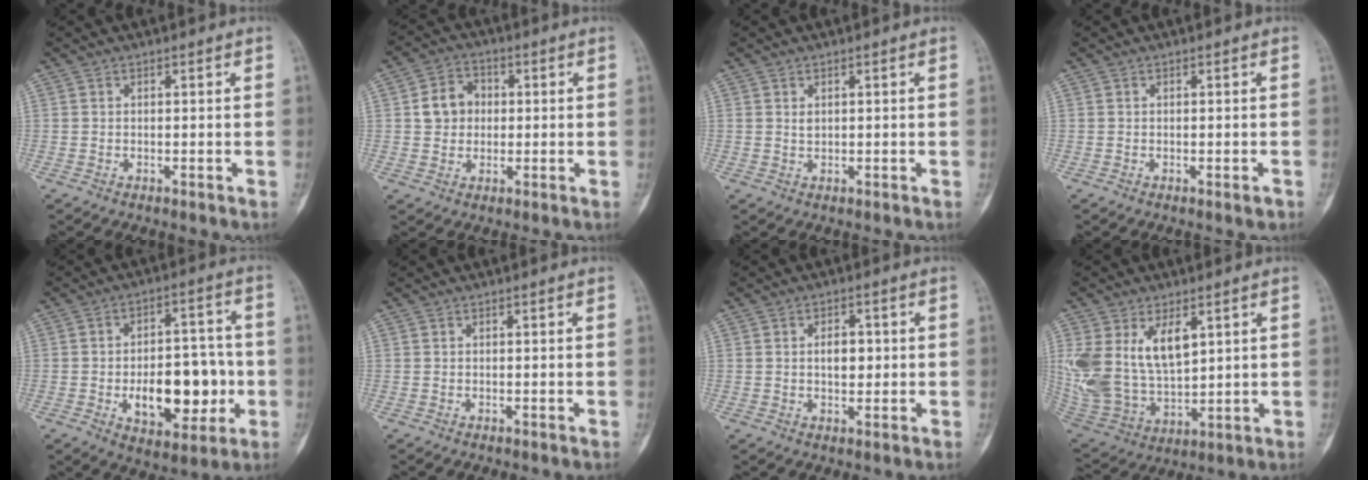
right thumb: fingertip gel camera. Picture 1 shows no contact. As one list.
[{"total": 6.8, "force": [0.7, 5.8, 3.4], "torque": [-0.036, 0.010, 0.006]}, {"total": 1.2, "force": [0.5, 0.7, 0.8], "torque": [-0.009, -0.003, 0.013]}, {"total": 1.1, "force": [-0.5, 0.3, 0.9], "torque": [-0.011, -0.002, -0.005]}, {"total": 16.5, "force": [-3.4, 9.1, 13.3], "torque": [-0.156, 0.023, -0.038]}, {"total": 0.0}, {"total": 4.2, "force": [0.4, 2.6, 3.3], "torque": [-0.037, 0.002, 0.008]}, {"total": 17.5, "force": [5.7, 10.4, 12.9], "torque": [-0.259, -0.023, 0.130]}]